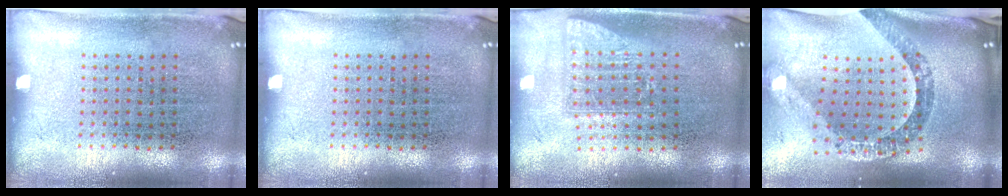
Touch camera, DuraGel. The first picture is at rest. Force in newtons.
{"total": 0.0}
{"total": 1.6, "press": 1.2, "slide": 1.0}
{"total": 2.5, "press": 2.0, "slide": 1.5}